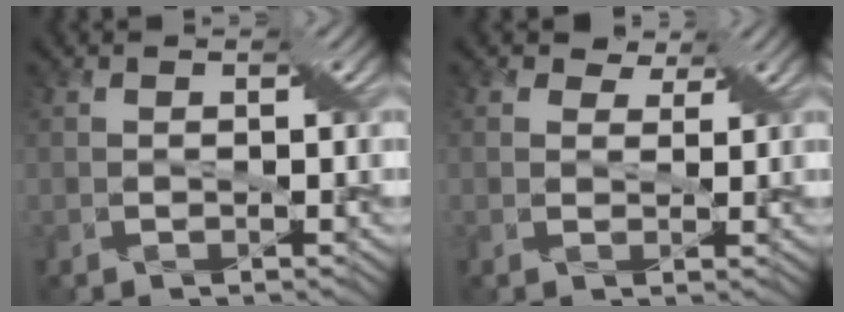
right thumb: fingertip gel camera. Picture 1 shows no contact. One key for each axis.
{"total": 3.0, "fx": 2.3, "fy": 1.7, "fz": 0.9, "tx": -0.021, "ty": -0.007, "tz": 0.033}